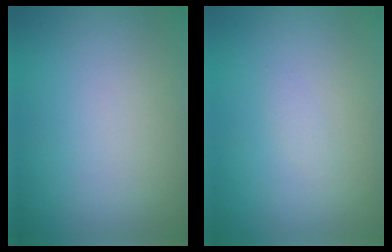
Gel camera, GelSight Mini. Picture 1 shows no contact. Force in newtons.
{"total": 0.7, "press": 0.6, "slide": 0.1}